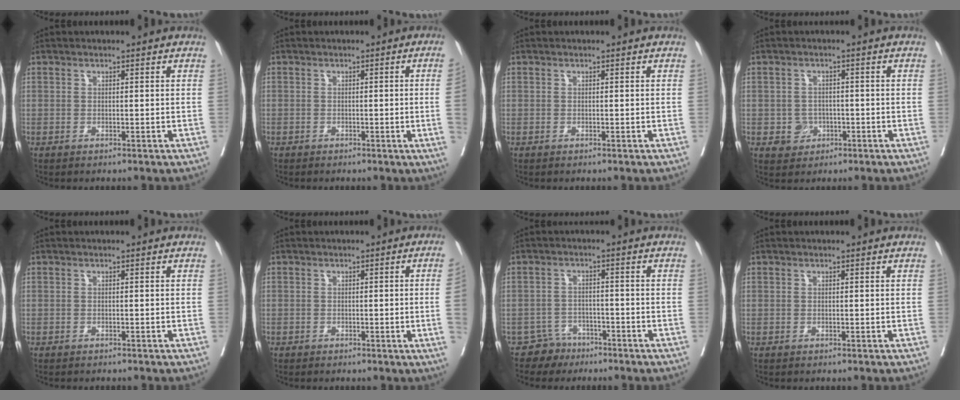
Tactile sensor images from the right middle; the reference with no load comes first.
{"total": 3.0, "force": [-0.5, -1.1, 2.7], "torque": [-0.034, -0.005, -0.008]}
{"total": 0.0}
{"total": 3.1, "force": [-1.0, 2.8, 0.8], "torque": [-0.004, 0.008, -0.010]}
{"total": 1.8, "force": [-1.6, 0.5, 0.6], "torque": [-0.013, -0.004, -0.020]}
{"total": 3.1, "force": [-0.5, -0.9, 2.9], "torque": [-0.036, -0.006, -0.006]}
{"total": 3.5, "force": [-2.7, 2.1, -0.7], "torque": [0.011, 0.008, -0.045]}
{"total": 0.0}